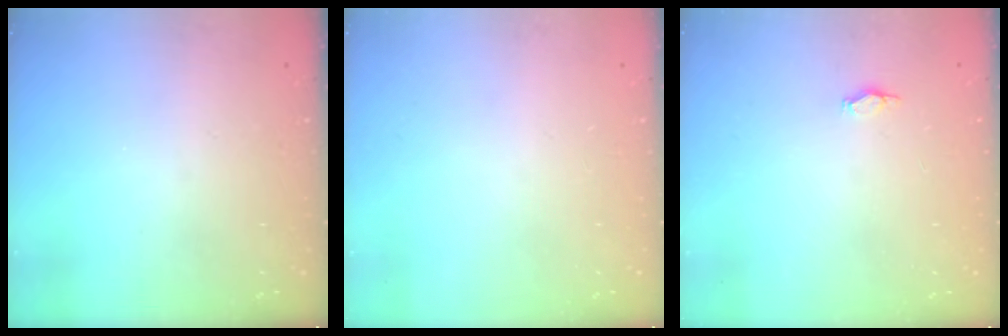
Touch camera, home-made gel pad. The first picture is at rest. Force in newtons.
{"total": 0.0}
{"total": 2.2, "press": 1.9, "slide": 1.2}